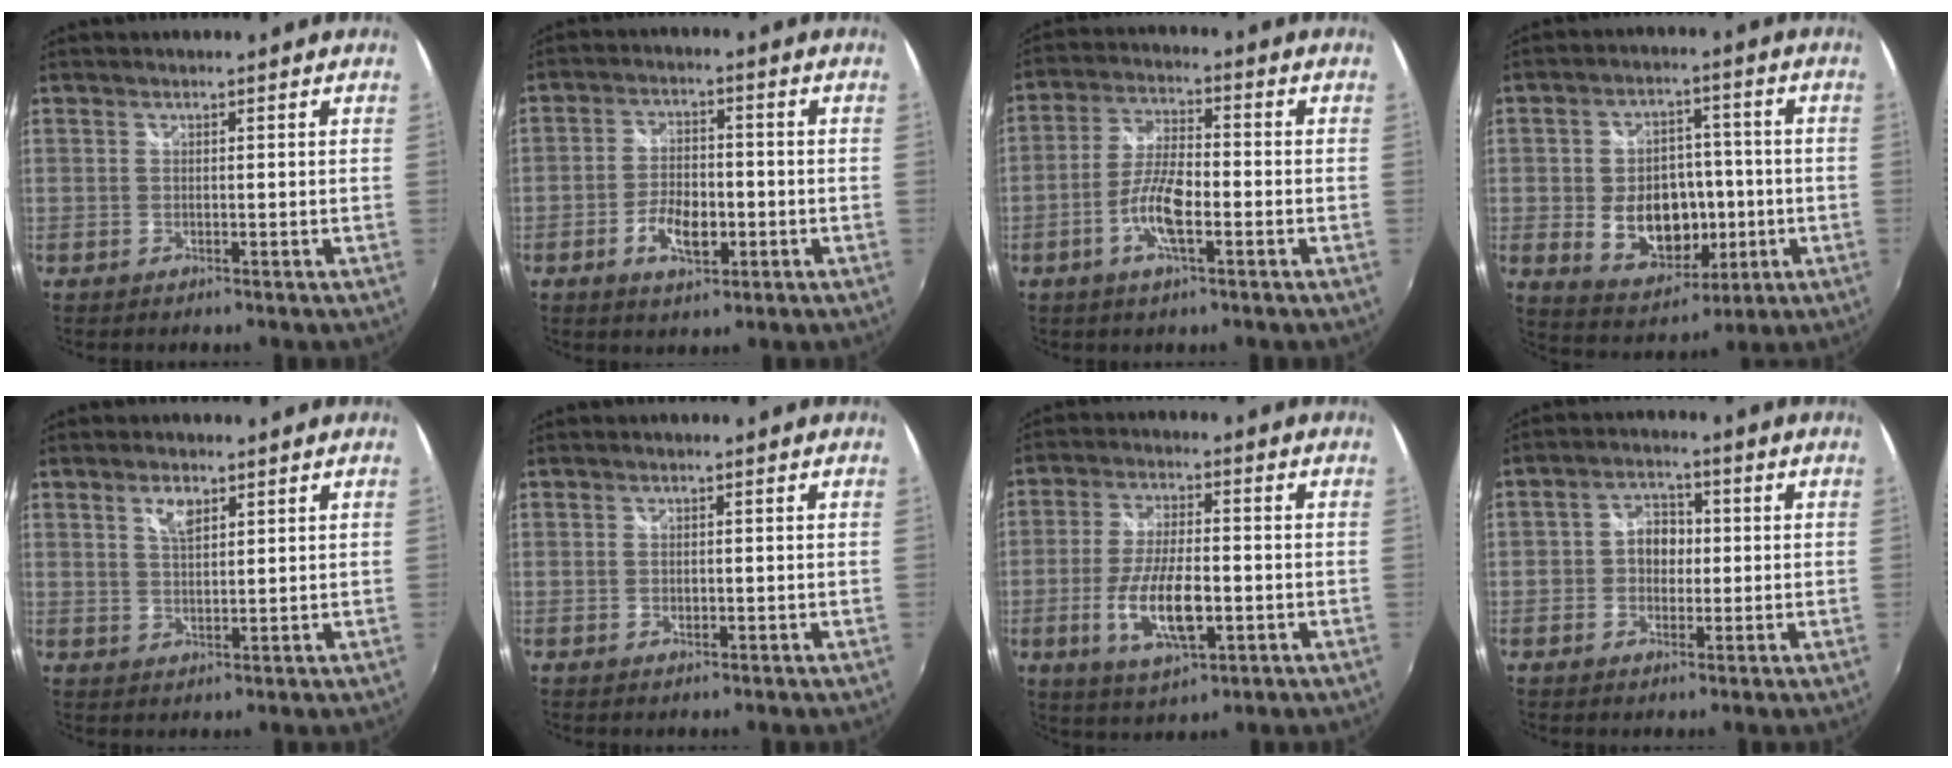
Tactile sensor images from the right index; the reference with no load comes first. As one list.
[{"total": 7.1, "force": [-2.7, 3.5, 5.6], "torque": [-0.116, 0.002, -0.044]}, {"total": 8.2, "force": [-3.1, 2.2, 7.3], "torque": [-0.150, 0.004, -0.062]}, {"total": 14.3, "force": [-2.5, 10.1, 9.8], "torque": [-0.205, 0.008, -0.018]}, {"total": 3.6, "force": [2.0, 1.6, 2.5], "torque": [-0.043, 0.002, 0.035]}, {"total": 0.8, "force": [-0.2, 0.6, 0.5], "torque": [-0.008, 0.000, -0.004]}, {"total": 11.6, "force": [-3.2, 4.1, 10.4], "torque": [-0.207, -0.010, -0.055]}, {"total": 5.4, "force": [-0.4, 4.5, 2.9], "torque": [-0.050, 0.016, -0.007]}]